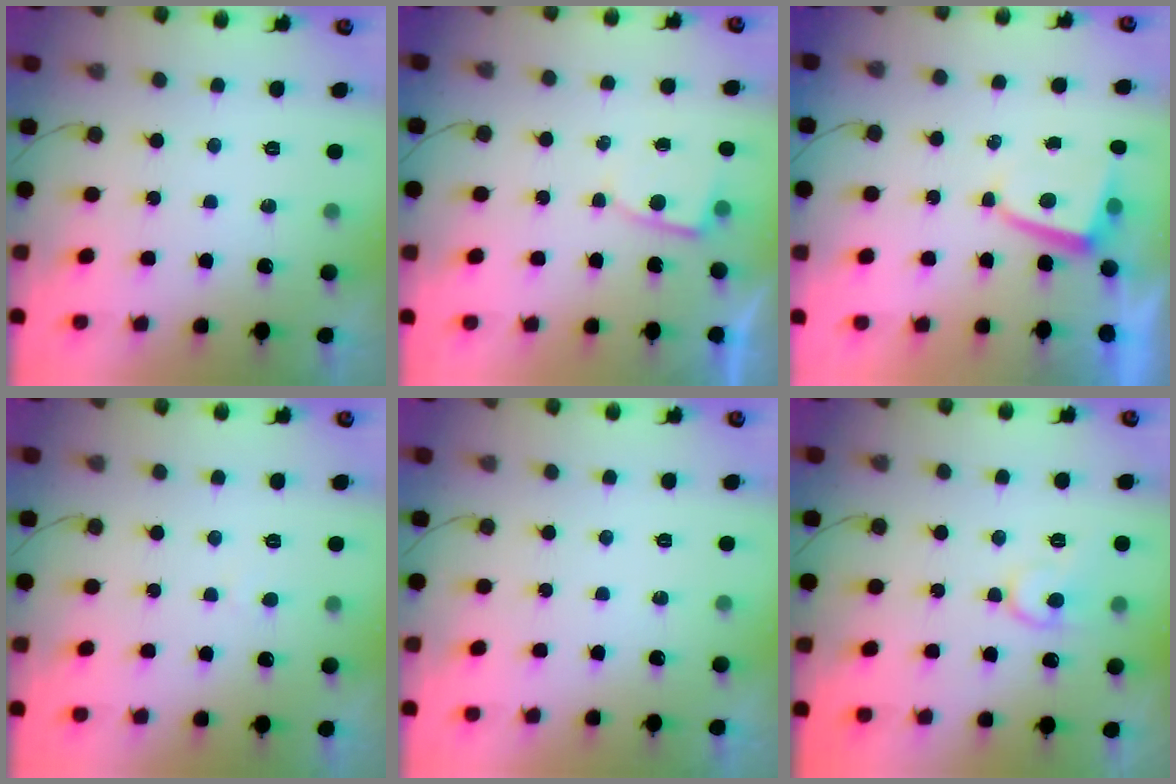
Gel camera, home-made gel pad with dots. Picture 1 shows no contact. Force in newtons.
{"total": 3.5, "press": 3.4, "slide": 0.4}
{"total": 2.0, "press": 1.9, "slide": 0.3}
{"total": 1.6, "press": 1.6, "slide": 0.1}
{"total": 0.0}
{"total": 9.5, "press": 9.5, "slide": 0.8}